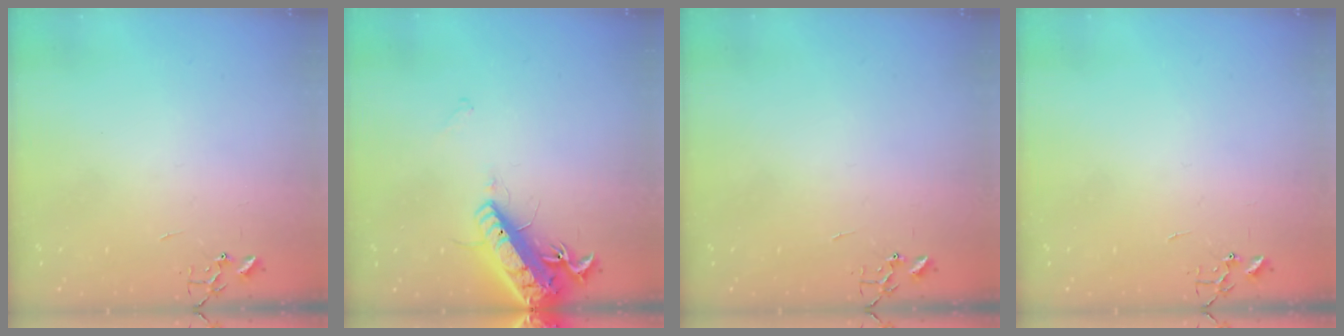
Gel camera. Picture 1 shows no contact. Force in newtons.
{"total": 16.3, "press": 15.9, "slide": 3.8}
{"total": 0.0}
{"total": 0.0}